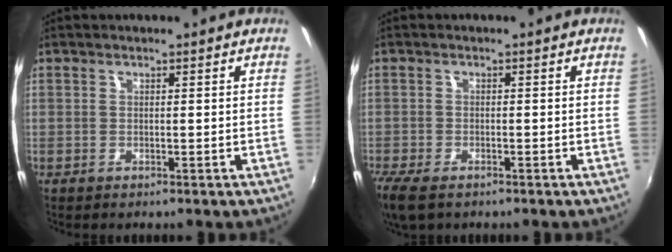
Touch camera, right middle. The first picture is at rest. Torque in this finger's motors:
{"motor_torque": [1.09, -1.04, 0.43, 0.13]}